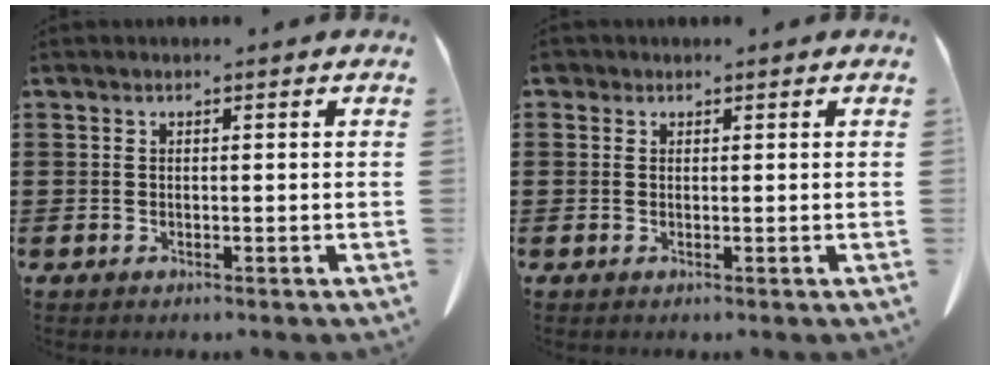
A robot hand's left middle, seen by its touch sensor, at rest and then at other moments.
{"total": 0.8, "force": [0.4, 0.7, 0.3], "torque": [-0.009, 0.005, 0.006]}